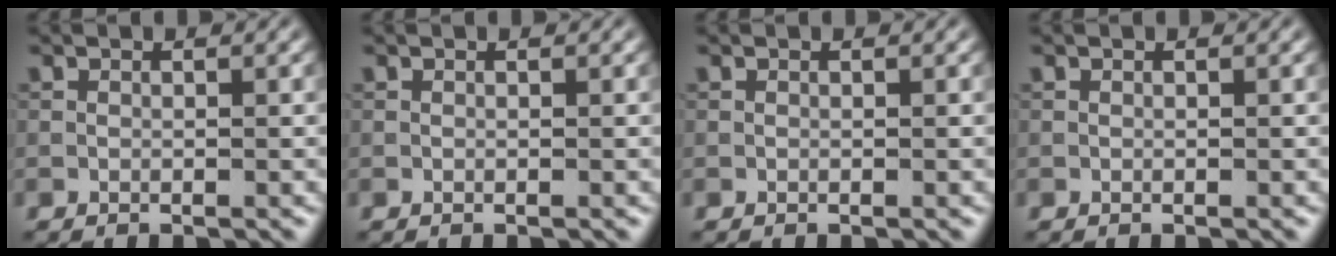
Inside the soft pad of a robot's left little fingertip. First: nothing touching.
{"total": 0.0}
{"total": 0.0}
{"total": 0.0}